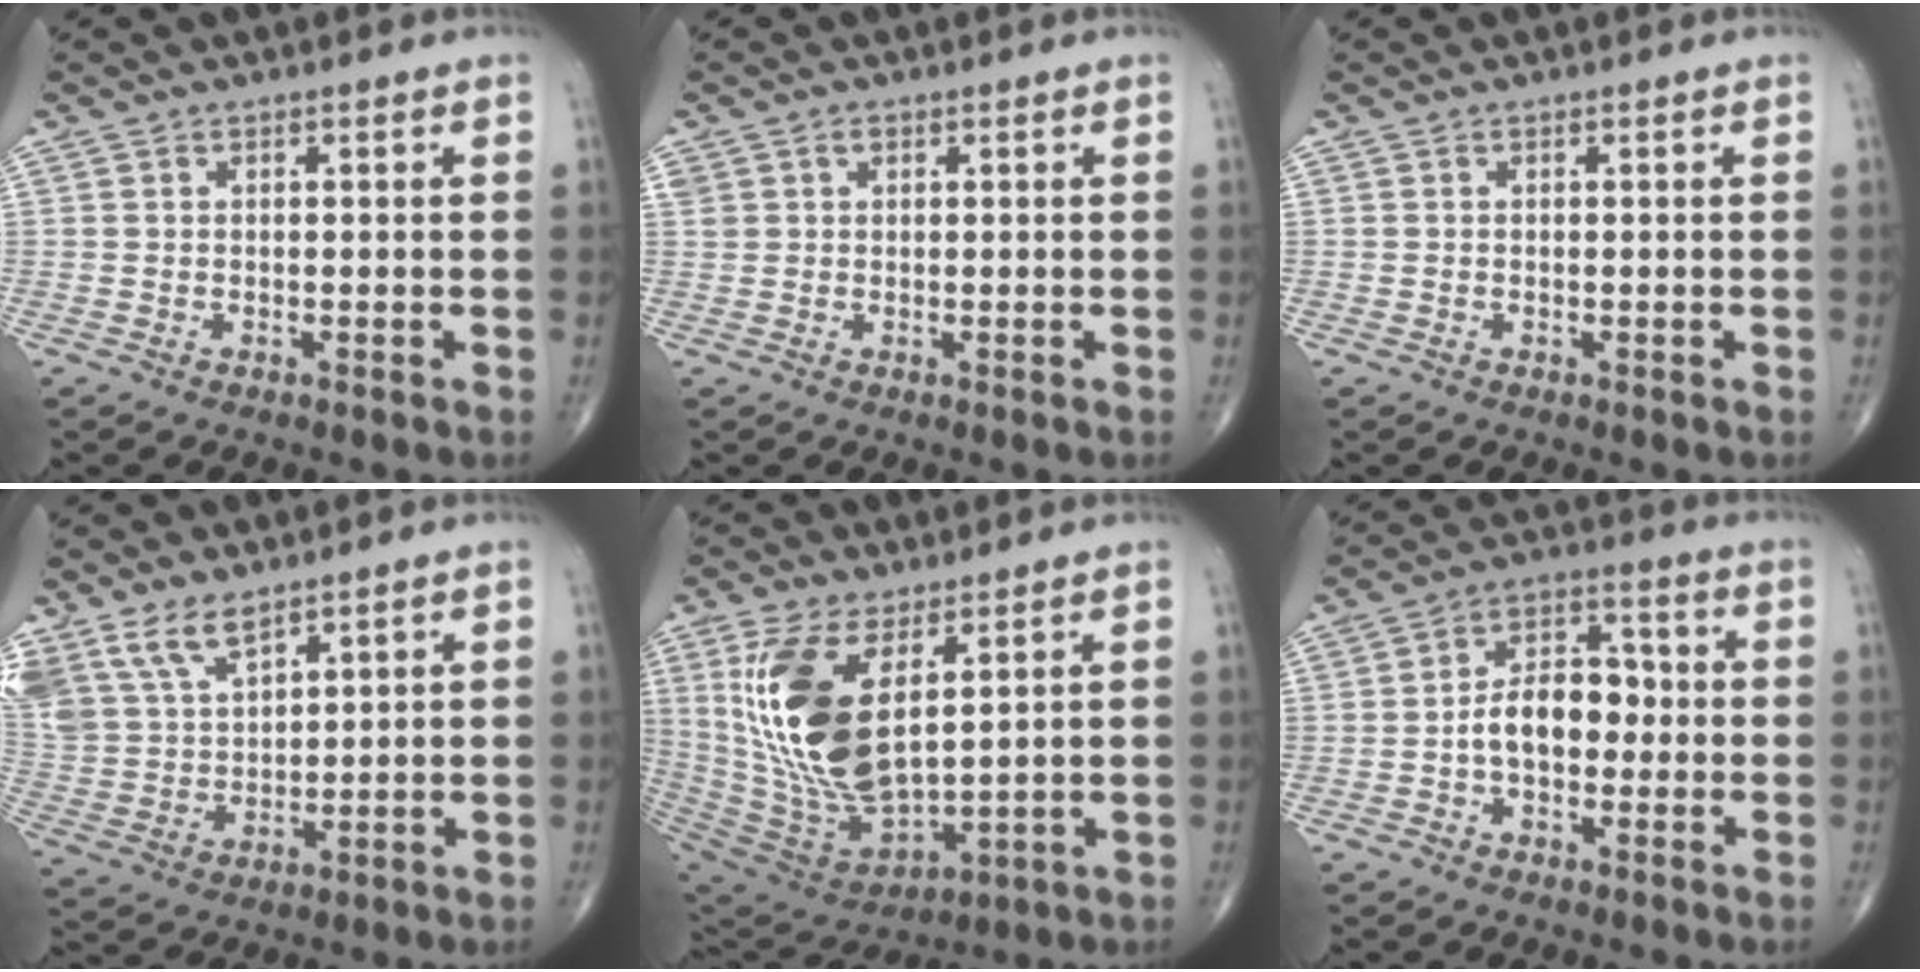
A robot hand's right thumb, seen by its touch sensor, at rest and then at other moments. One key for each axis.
{"total": 1.8, "fx": 0.8, "fy": 1.4, "fz": 0.7, "tx": -0.006, "ty": 0.002, "tz": 0.014}
{"total": 0.0}
{"total": 11.1, "fx": 7.7, "fy": 5.3, "fz": 6.0, "tx": -0.109, "ty": -0.022, "tz": 0.171}
{"total": 19.2, "fx": 5.8, "fy": 8.8, "fz": 16.0, "tx": -0.316, "ty": -0.032, "tz": 0.130}
{"total": 9.2, "fx": -1.3, "fy": 5.8, "fz": 7.0, "tx": -0.094, "ty": 0.034, "tz": -0.033}